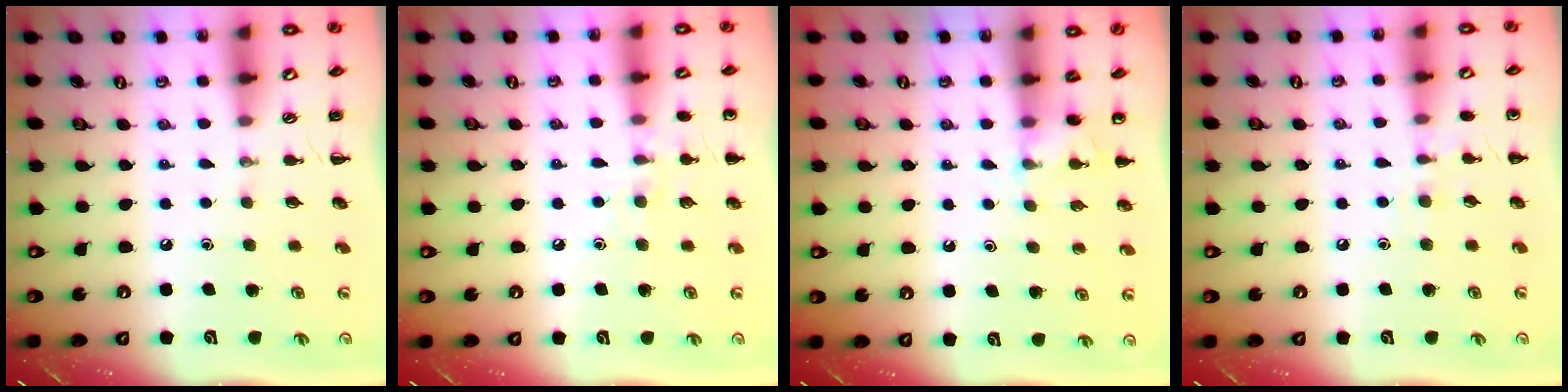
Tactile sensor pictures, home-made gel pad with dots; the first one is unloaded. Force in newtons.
{"total": 7.6, "press": 7.3, "slide": 2.0}
{"total": 5.2, "press": 5.0, "slide": 1.4}
{"total": 6.3, "press": 6.0, "slide": 2.0}